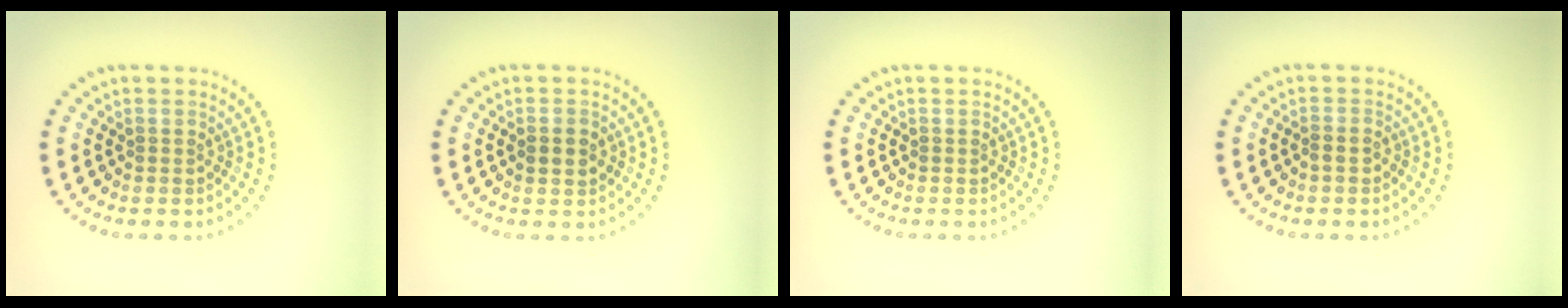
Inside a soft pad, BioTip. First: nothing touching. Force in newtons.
{"total": 1.6, "press": 1.6, "slide": 0.1}
{"total": 0.0}
{"total": 0.6, "press": 0.4, "slide": 0.3}